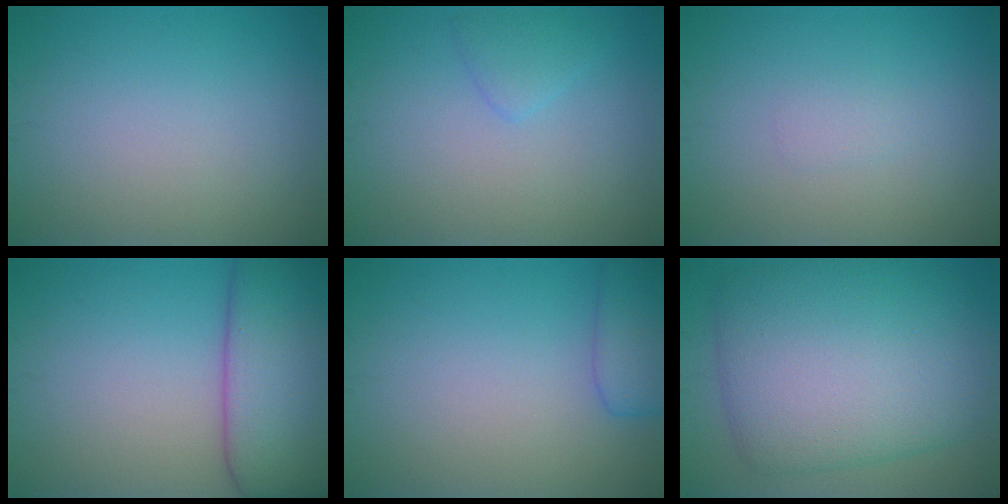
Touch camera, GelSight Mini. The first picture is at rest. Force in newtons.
{"total": 1.5, "press": 1.5, "slide": 0.1}
{"total": 0.8, "press": 0.8, "slide": 0.1}
{"total": 9.1, "press": 9.1, "slide": 0.7}
{"total": 3.3, "press": 3.3, "slide": 0.3}
{"total": 11.6, "press": 11.6, "slide": 0.3}